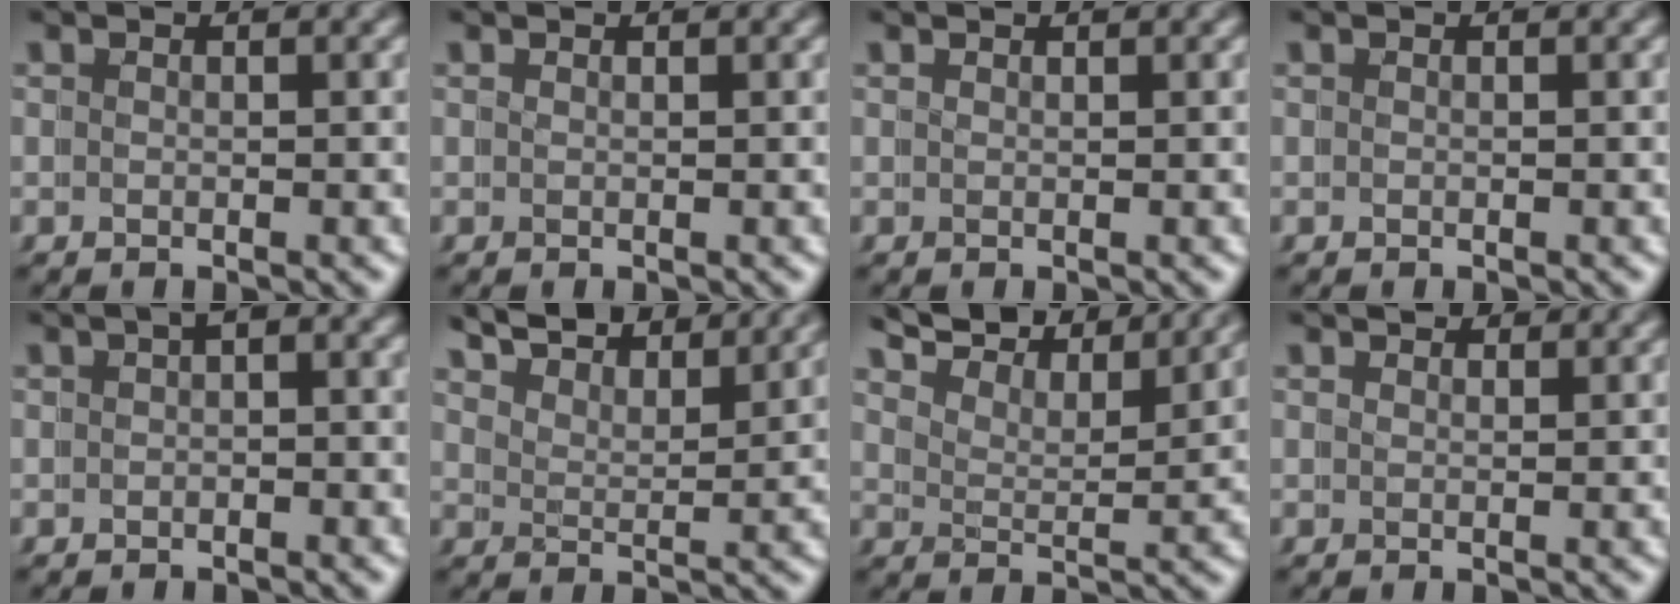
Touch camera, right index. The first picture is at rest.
{"total": 0.0}
{"total": 0.5, "force": [0.3, -0.4, -0.1], "torque": [-0.002, -0.002, 0.006]}
{"total": 0.0}
{"total": 2.0, "force": [0.3, 1.1, 1.6], "torque": [-0.006, 0.014, -0.004]}
{"total": 6.3, "force": [6.2, 0.3, 1.4], "torque": [-0.027, 0.011, 0.095]}
{"total": 8.4, "force": [8.0, 1.0, 2.4], "torque": [-0.044, 0.023, 0.119]}
{"total": 1.5, "force": [1.4, -0.5, -0.1], "torque": [0.009, 0.000, 0.023]}